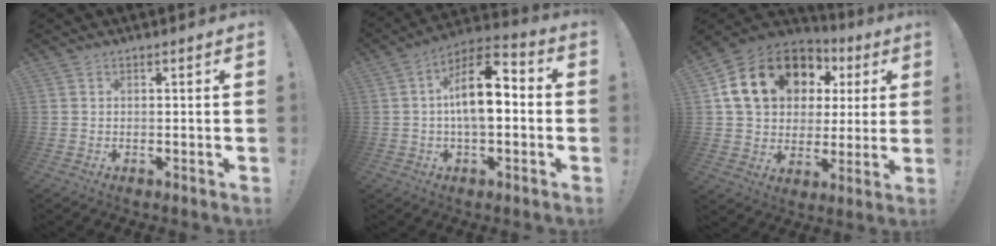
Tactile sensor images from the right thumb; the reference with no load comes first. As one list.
[{"total": 14.0, "force": [0.7, 6.5, 12.4], "torque": [-0.198, 0.006, 0.008]}, {"total": 20.3, "force": [8.3, 14.5, 11.5], "torque": [-0.185, -0.020, 0.170]}]